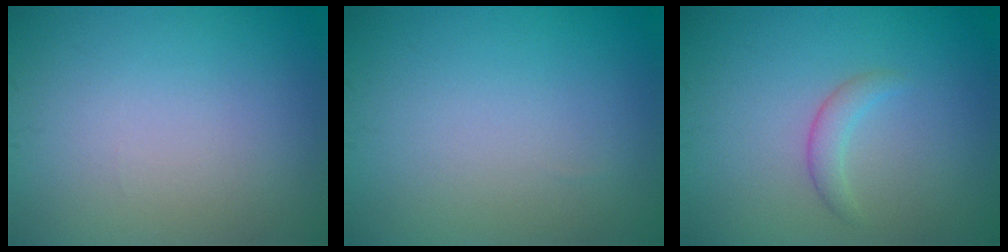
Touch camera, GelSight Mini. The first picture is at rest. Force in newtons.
{"total": 0.0}
{"total": 1.6, "press": 1.6, "slide": 0.2}